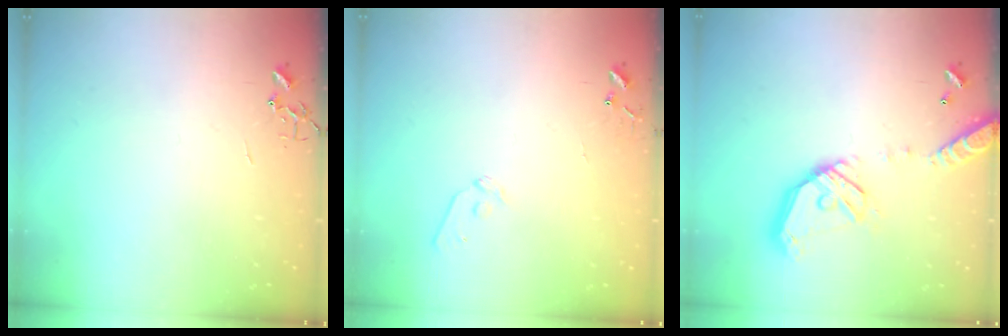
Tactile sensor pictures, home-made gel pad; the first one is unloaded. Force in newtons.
{"total": 7.2, "press": 7.2, "slide": 0.5}
{"total": 19.5, "press": 19.2, "slide": 3.4}